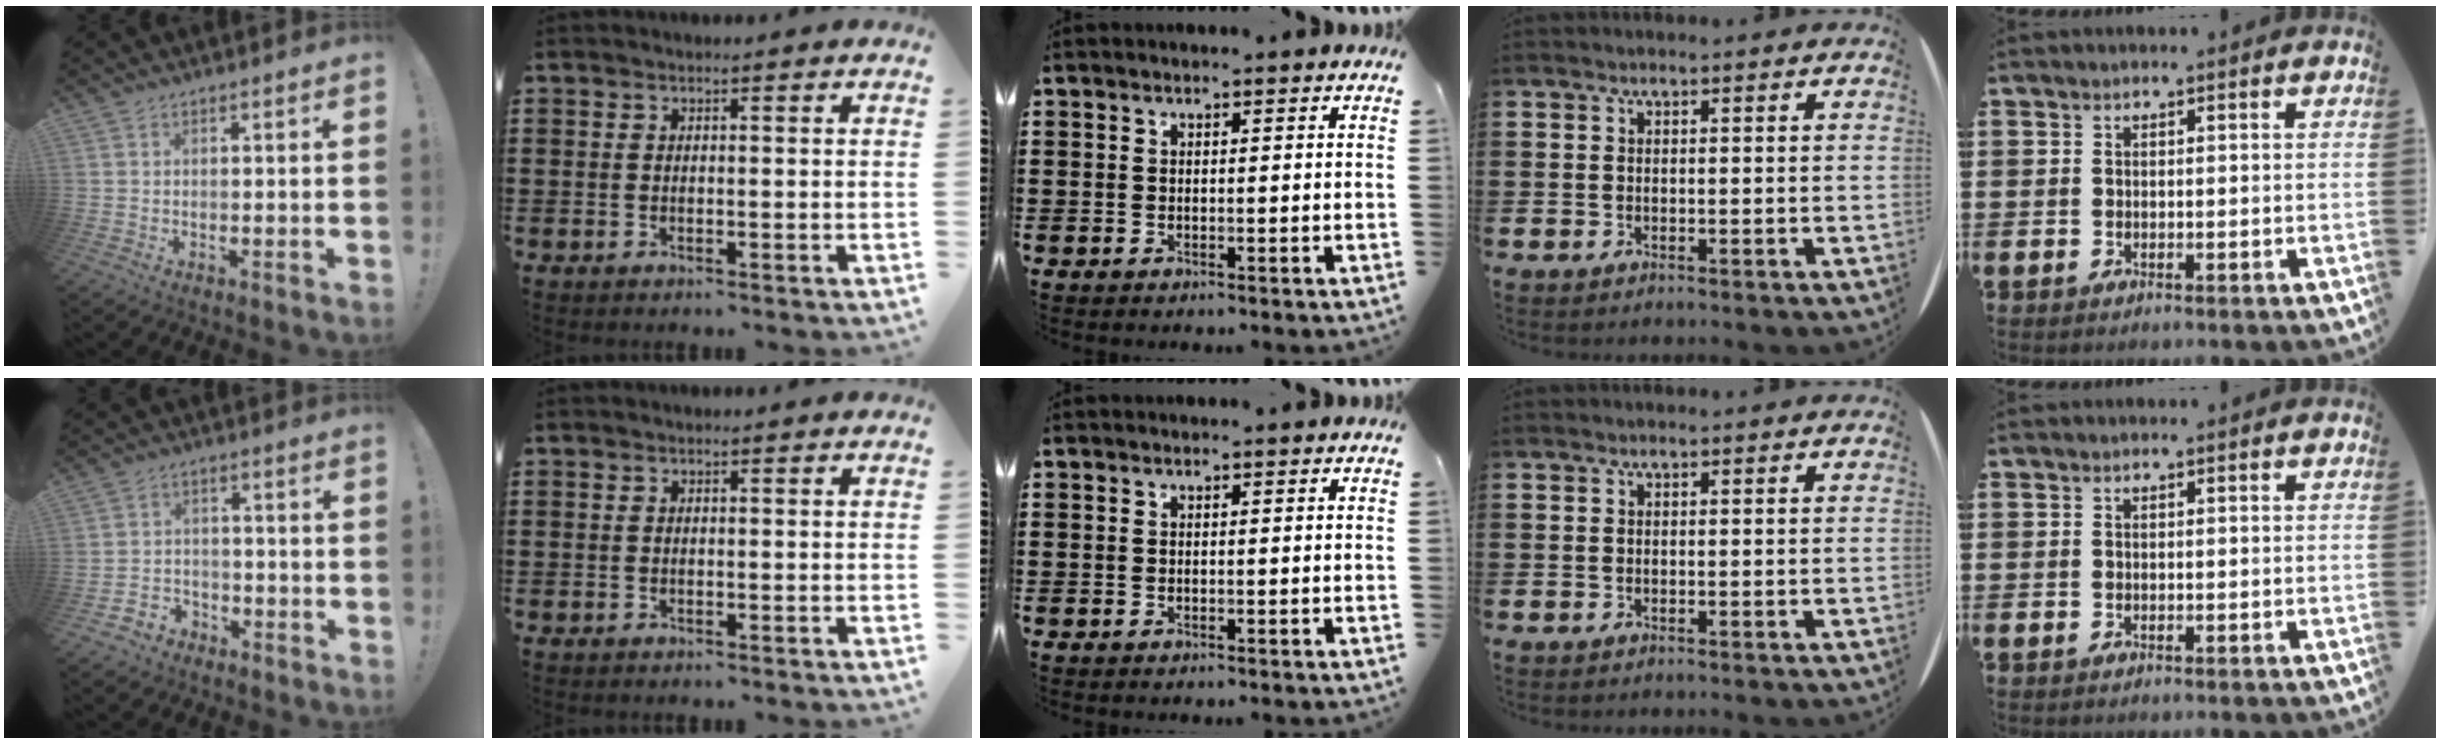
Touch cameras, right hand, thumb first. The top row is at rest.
{"thumb": {"total": 4.4, "force": [-3.0, 3.1, 1.0], "torque": [-0.020, 0.013, -0.055]}}